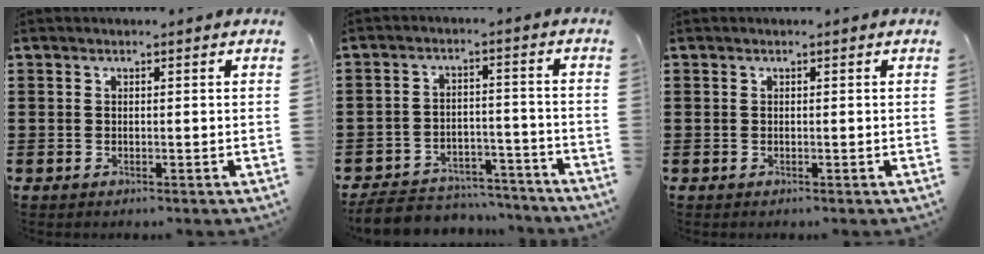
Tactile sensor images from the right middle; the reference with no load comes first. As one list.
[{"total": 6.0, "force": [-5.8, 1.3, 0.9], "torque": [-0.023, 0.012, -0.117]}, {"total": 0.0}]